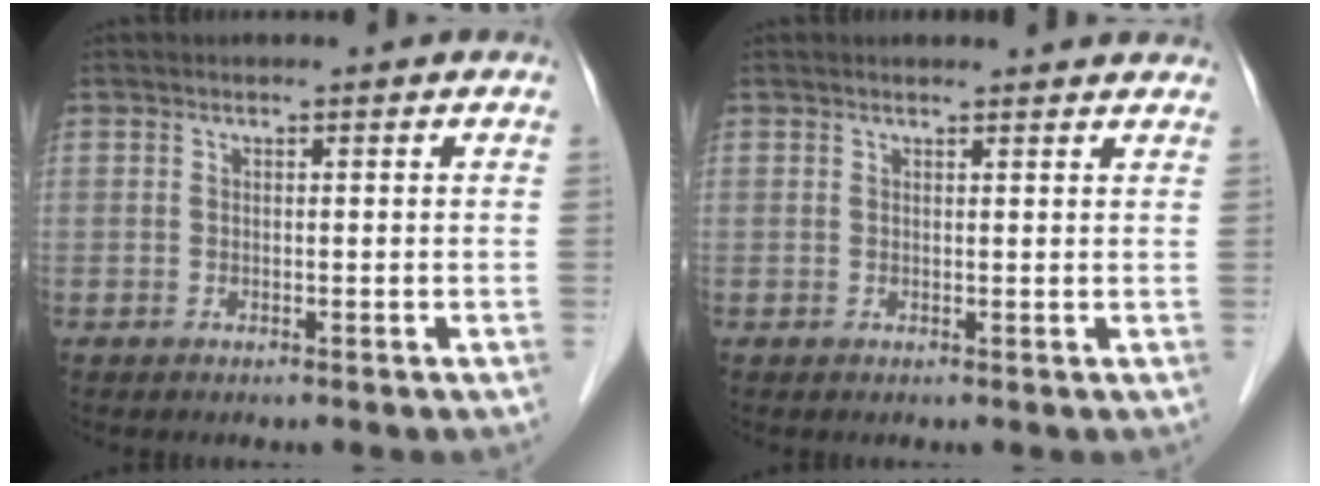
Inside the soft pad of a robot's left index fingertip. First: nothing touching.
{"total": 4.5, "force": [4.4, 0.6, 1.1], "torque": [-0.011, 0.005, 0.034]}